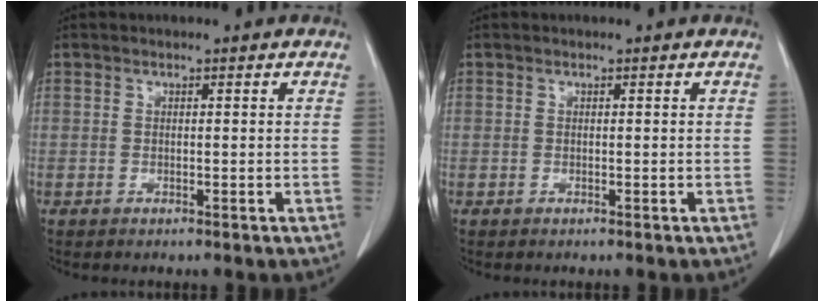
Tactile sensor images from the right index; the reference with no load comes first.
{"total": 0.0}